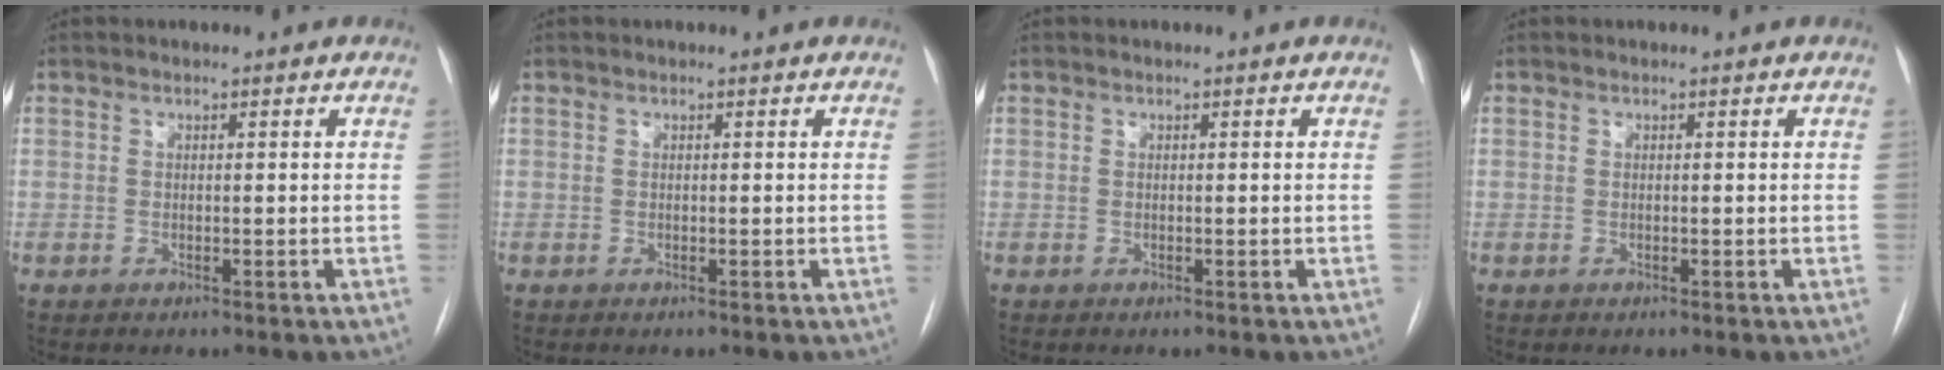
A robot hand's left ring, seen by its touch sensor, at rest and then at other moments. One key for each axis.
{"total": 0.0}
{"total": 0.0}
{"total": 0.0}